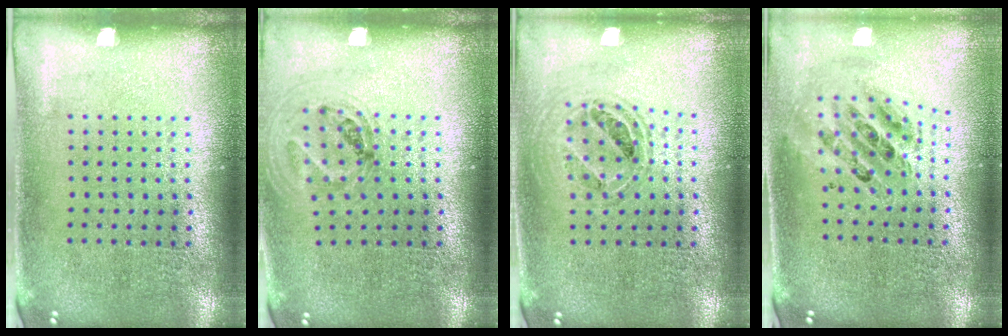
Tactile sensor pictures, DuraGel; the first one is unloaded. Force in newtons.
{"total": 0.9, "press": 0.9, "slide": 0.1}
{"total": 0.8, "press": 0.7, "slide": 0.2}
{"total": 0.9, "press": 0.9, "slide": 0.1}